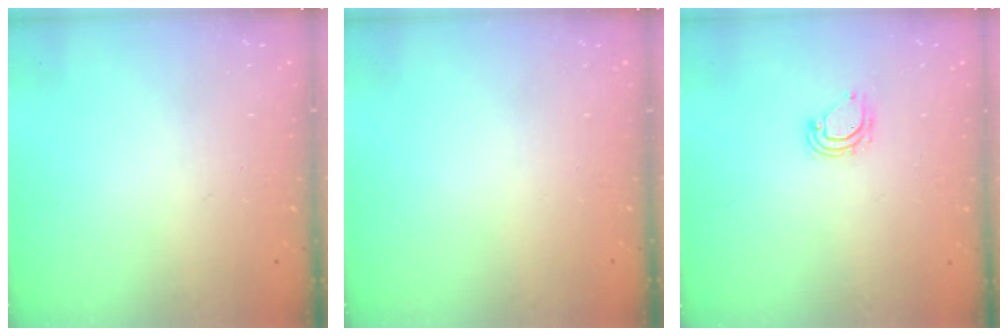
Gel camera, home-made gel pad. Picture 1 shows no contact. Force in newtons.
{"total": 0.0}
{"total": 4.9, "press": 4.9, "slide": 0.4}